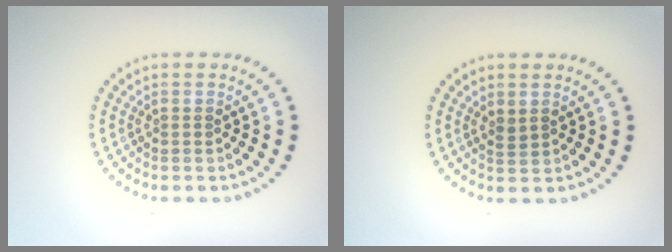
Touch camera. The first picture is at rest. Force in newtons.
{"total": 0.9, "press": 0.7, "slide": 0.5}